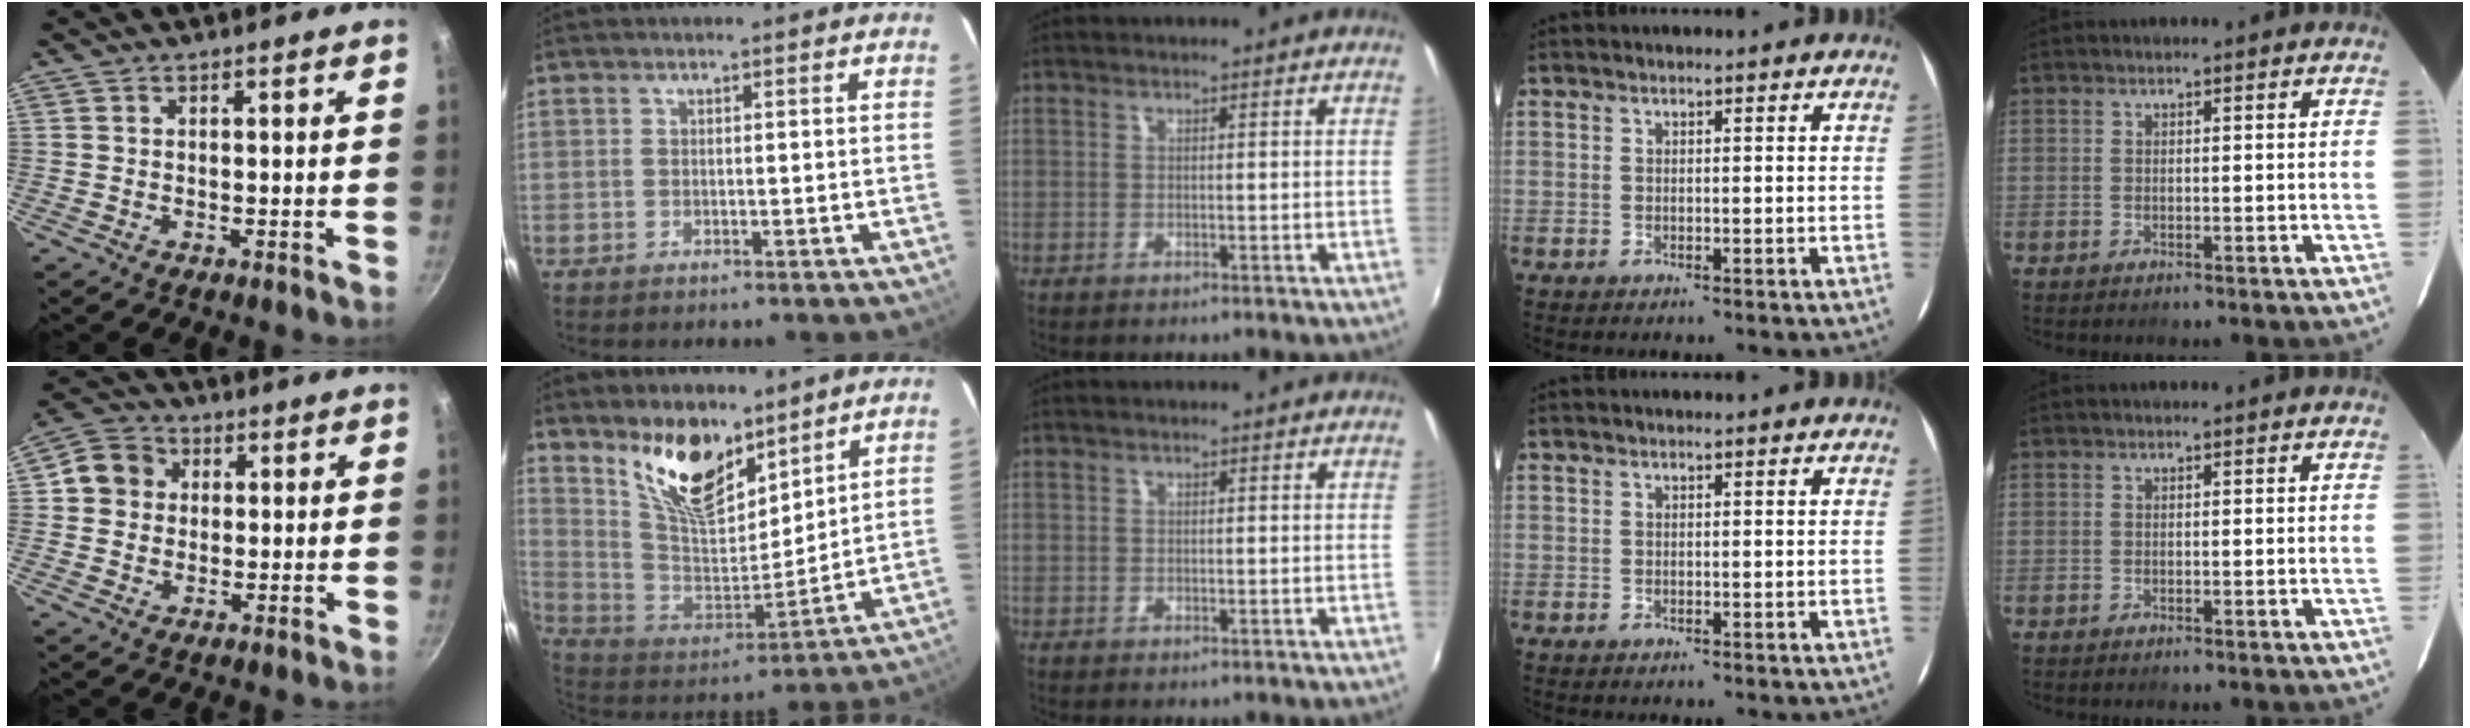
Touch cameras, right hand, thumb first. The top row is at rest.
{"thumb": {"total": 7.5, "force": [1.3, 6.8, 2.9], "torque": [-0.016, 0.009, 0.008]}, "index": {"total": 15.7, "force": [10.9, 6.8, 9.1], "torque": [-0.174, -0.011, 0.212]}}